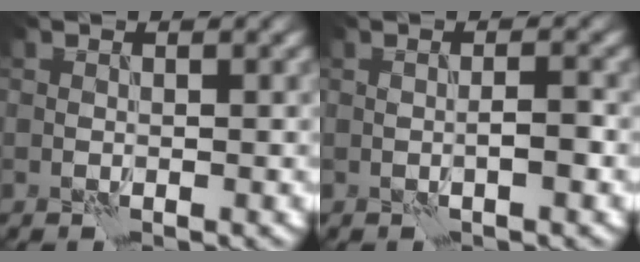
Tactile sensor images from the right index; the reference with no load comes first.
{"total": 1.3, "force": [-0.5, 0.1, 1.2], "torque": [-0.019, 0.007, -0.010]}